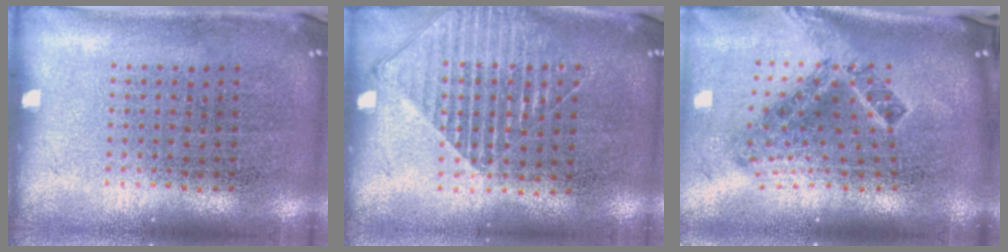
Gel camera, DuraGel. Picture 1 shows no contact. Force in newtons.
{"total": 1.6, "press": 1.4, "slide": 0.8}
{"total": 2.2, "press": 1.4, "slide": 1.7}